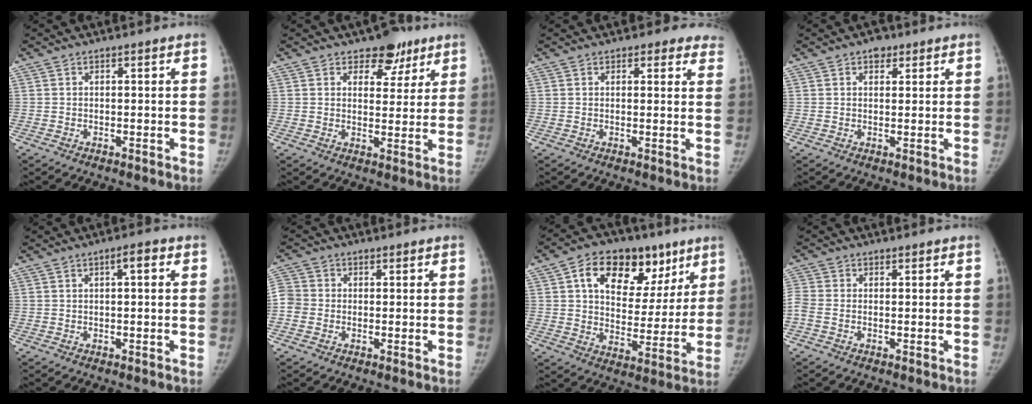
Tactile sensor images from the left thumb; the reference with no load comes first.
{"total": 6.7, "force": [4.4, 4.2, 2.7], "torque": [0.002, -0.022, 0.062]}
{"total": 6.8, "force": [5.8, 3.2, 1.6], "torque": [0.036, -0.016, 0.044]}
{"total": 2.5, "force": [1.5, 1.7, 1.2], "torque": [0.000, -0.004, 0.017]}
{"total": 2.6, "force": [0.7, 0.7, 2.4], "torque": [-0.037, 0.004, 0.007]}
{"total": 4.5, "force": [-0.7, 4.1, 1.7], "torque": [-0.030, 0.010, -0.021]}
{"total": 19.8, "force": [9.1, 12.5, 12.3], "torque": [-0.136, -0.006, 0.138]}
{"total": 3.1, "force": [-0.8, 1.8, 2.3], "torque": [-0.069, 0.001, -0.025]}